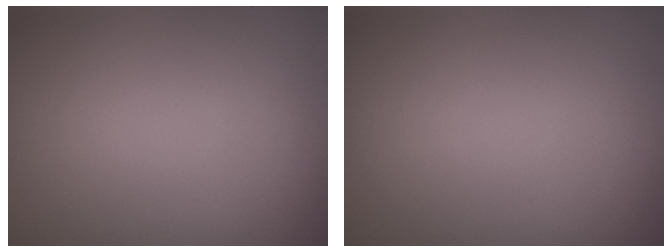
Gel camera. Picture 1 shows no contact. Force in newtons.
{"total": 0.0}